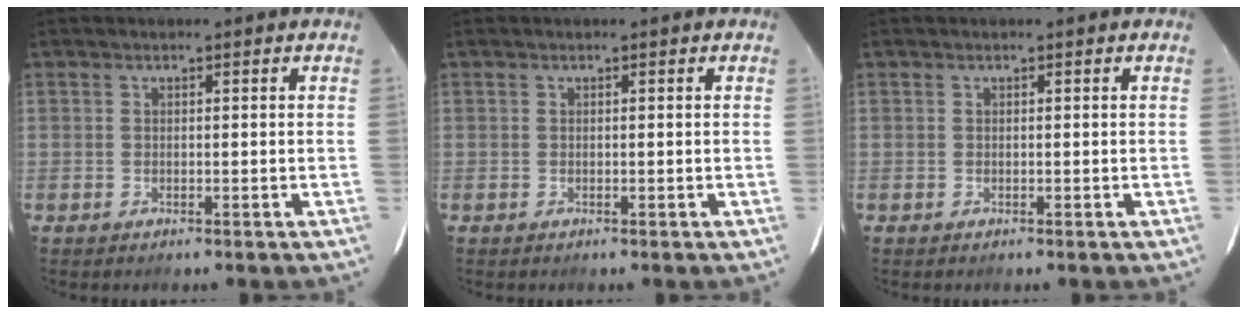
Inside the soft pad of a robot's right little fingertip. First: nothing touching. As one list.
[{"total": 0.0}, {"total": 0.0}]